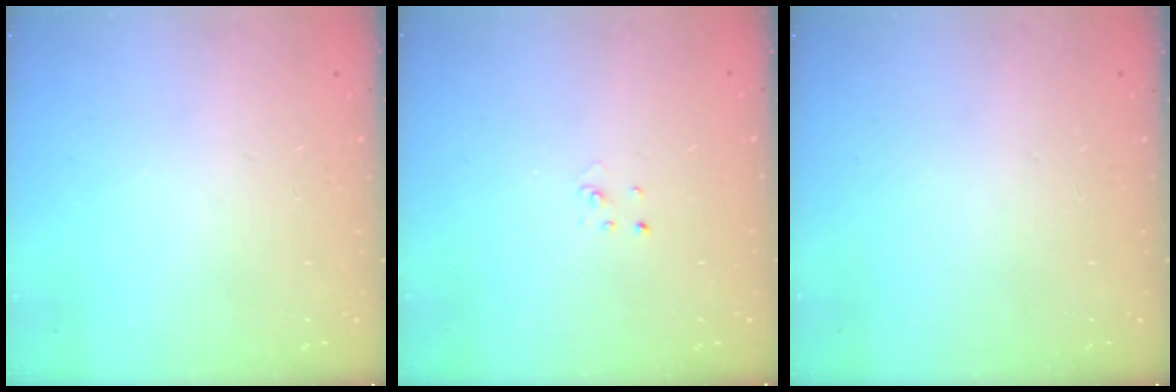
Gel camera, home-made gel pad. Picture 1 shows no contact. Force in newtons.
{"total": 2.0, "press": 2.0, "slide": 0.1}
{"total": 0.0}